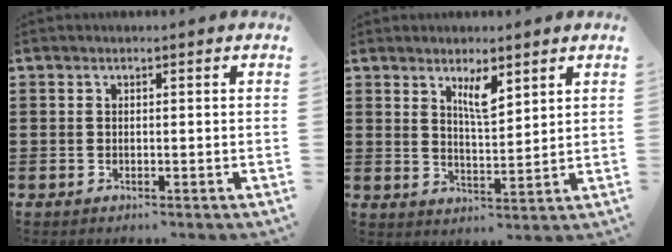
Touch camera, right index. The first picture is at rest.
{"total": 4.8, "force": [2.9, 1.4, 3.5], "torque": [-0.067, 0.002, 0.049]}